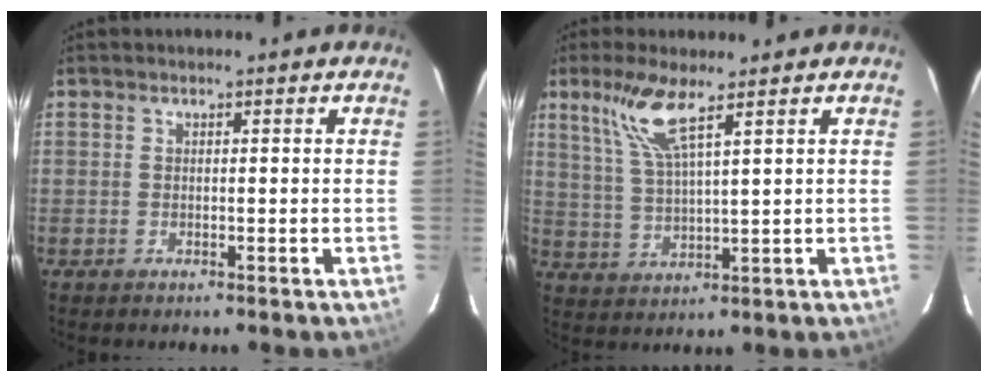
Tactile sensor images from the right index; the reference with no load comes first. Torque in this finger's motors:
{"motor_torque": [0.50, 0.49, 0.48, 0.13]}